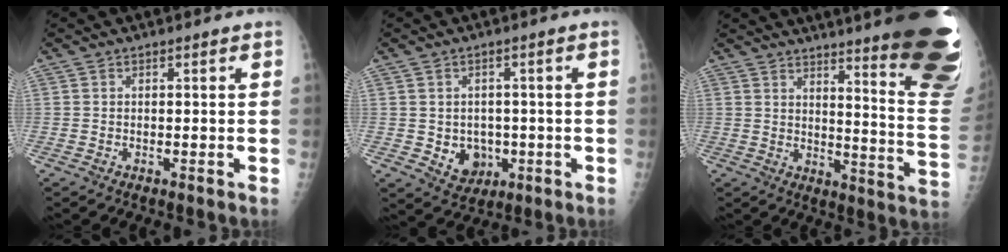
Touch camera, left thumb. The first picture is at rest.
{"total": 6.2, "force": [-1.1, 5.2, 3.1], "torque": [-0.014, 0.003, -0.002]}
{"total": 27.8, "force": [20.1, 3.5, 18.9], "torque": [-0.175, -0.142, 0.246]}